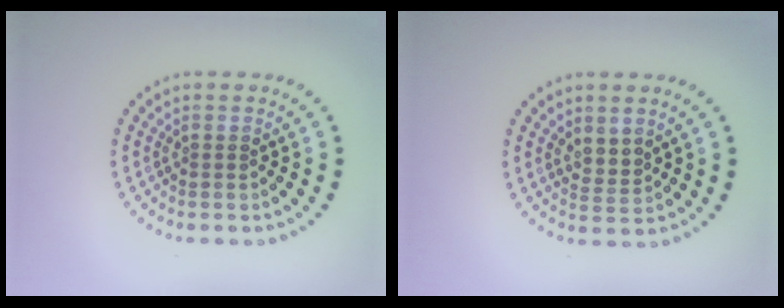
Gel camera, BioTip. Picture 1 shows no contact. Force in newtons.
{"total": 1.7, "press": 1.3, "slide": 1.0}